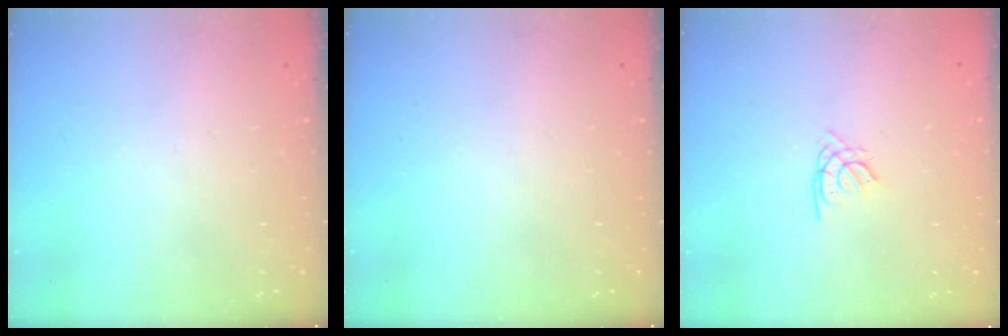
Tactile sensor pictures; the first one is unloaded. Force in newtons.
{"total": 0.0}
{"total": 1.4, "press": 1.4, "slide": 0.4}